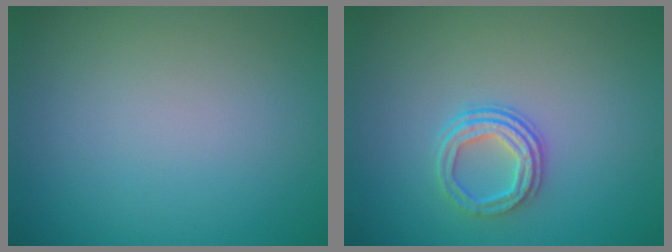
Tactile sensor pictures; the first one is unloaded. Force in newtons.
{"total": 3.0, "press": 2.4, "slide": 1.7}